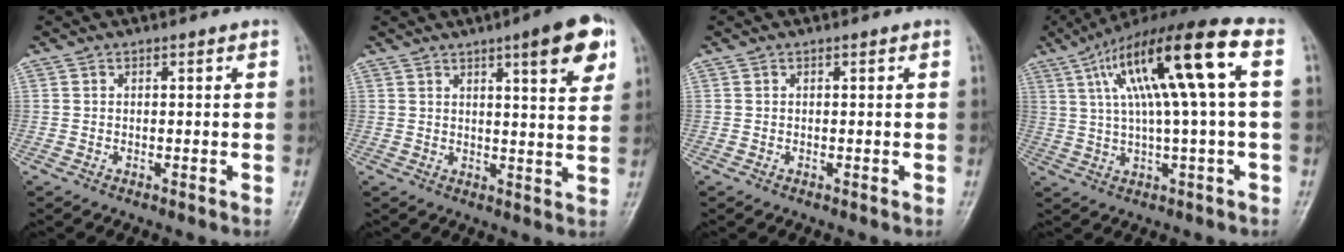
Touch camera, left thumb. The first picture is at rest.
{"total": 10.0, "force": [5.1, 2.0, 8.4], "torque": [-0.097, -0.020, 0.064]}
{"total": 0.0}
{"total": 18.2, "force": [4.4, 2.8, 17.4], "torque": [-0.312, 0.033, 0.071]}